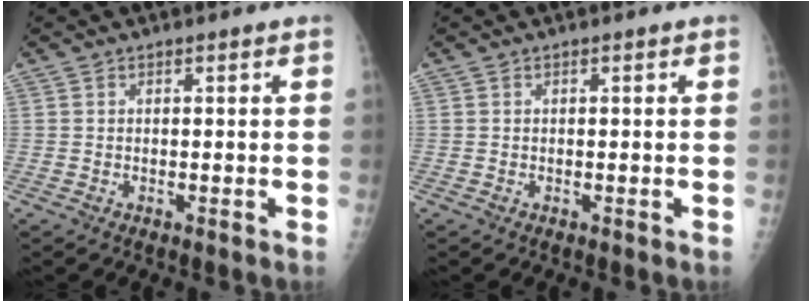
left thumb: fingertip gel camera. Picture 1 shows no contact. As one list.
[{"total": 0.0}]